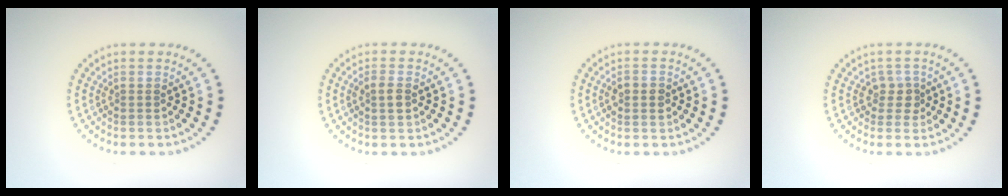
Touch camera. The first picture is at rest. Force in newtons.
{"total": 1.5, "press": 1.5, "slide": 0.2}
{"total": 2.1, "press": 2.1, "slide": 0.1}
{"total": 1.7, "press": 1.3, "slide": 1.1}